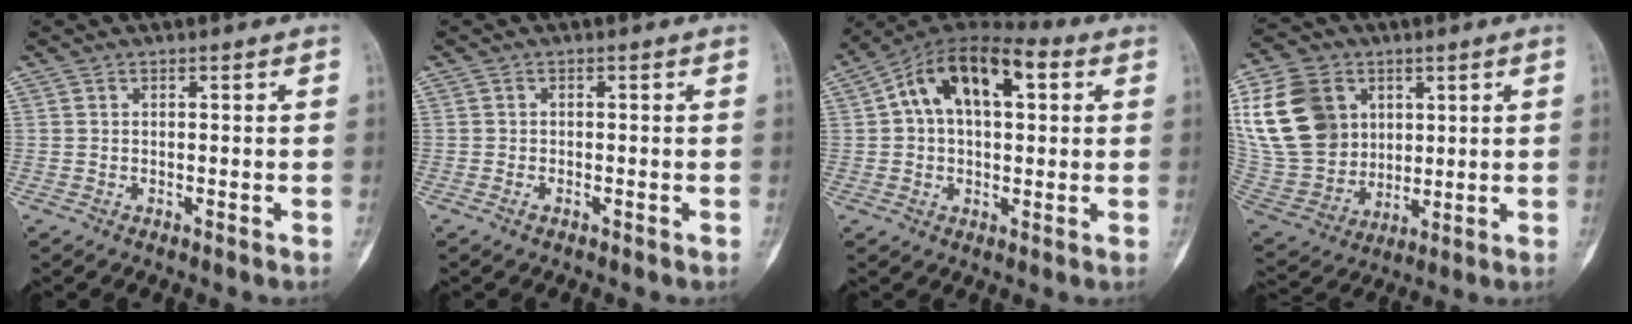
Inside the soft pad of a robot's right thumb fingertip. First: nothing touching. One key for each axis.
{"total": 0.8, "fx": -0.5, "fy": 0.4, "fz": 0.5, "tx": -0.012, "ty": 0.003, "tz": -0.008}
{"total": 15.8, "fx": 4.2, "fy": 9.0, "fz": 12.3, "tx": -0.189, "ty": 0.033, "tz": 0.063}
{"total": 20.0, "fx": 5.9, "fy": 15.7, "fz": 10.8, "tx": -0.206, "ty": -0.002, "tz": 0.126}